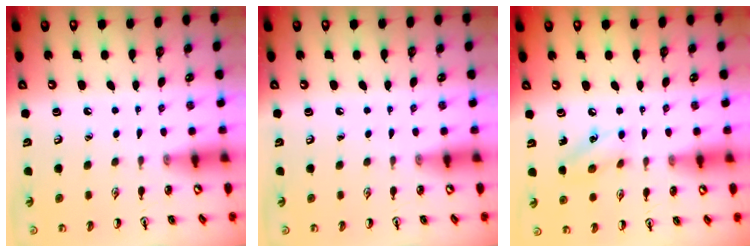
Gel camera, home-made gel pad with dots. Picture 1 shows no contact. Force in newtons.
{"total": 0.0}
{"total": 7.3, "press": 7.2, "slide": 1.3}